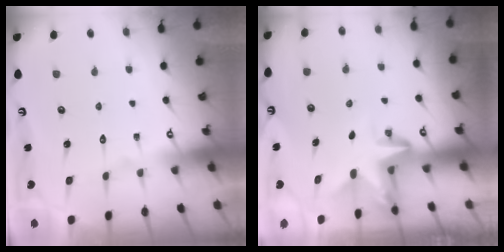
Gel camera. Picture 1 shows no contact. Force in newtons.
{"total": 3.3, "press": 3.3, "slide": 0.2}